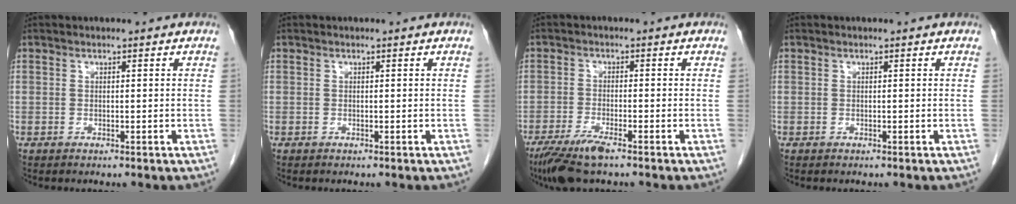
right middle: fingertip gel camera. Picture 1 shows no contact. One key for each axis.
{"total": 0.0}
{"total": 7.1, "fx": -4.8, "fy": 0.8, "fz": 5.2, "tx": -0.100, "ty": -0.018, "tz": -0.086}
{"total": 0.0}